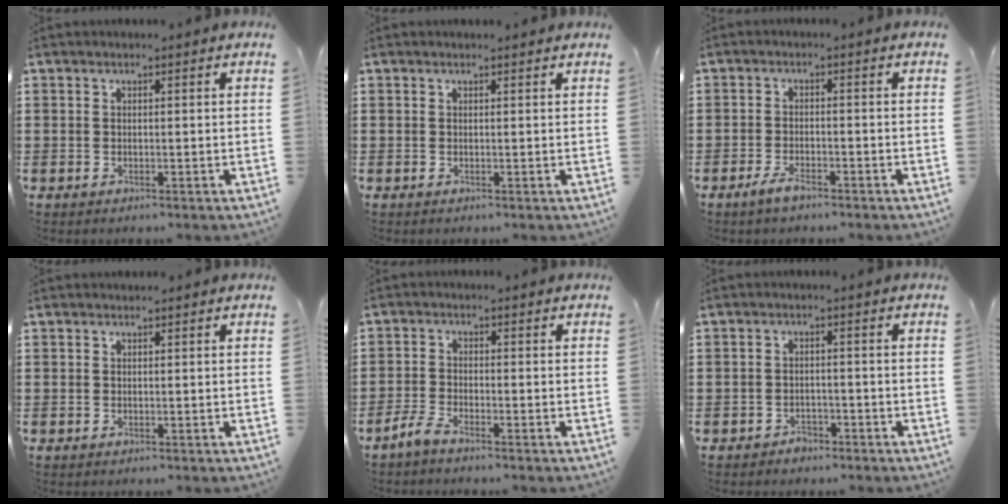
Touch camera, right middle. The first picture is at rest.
{"total": 0.0}
{"total": 2.7, "force": [-2.0, 0.8, 1.7], "torque": [-0.035, 0.001, -0.039]}
{"total": 0.0}
{"total": 3.1, "force": [-2.6, 0.6, 1.5], "torque": [-0.048, -0.001, -0.058]}
{"total": 1.9, "force": [-1.7, 0.9, 0.1], "torque": [-0.008, 0.003, -0.039]}